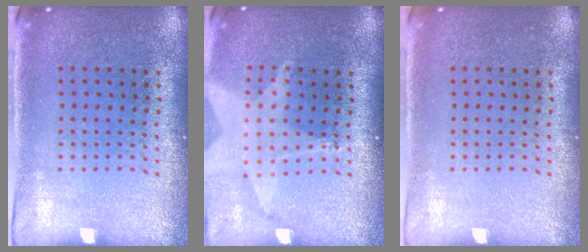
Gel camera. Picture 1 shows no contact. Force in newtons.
{"total": 2.0, "press": 1.5, "slide": 1.2}
{"total": 0.0}